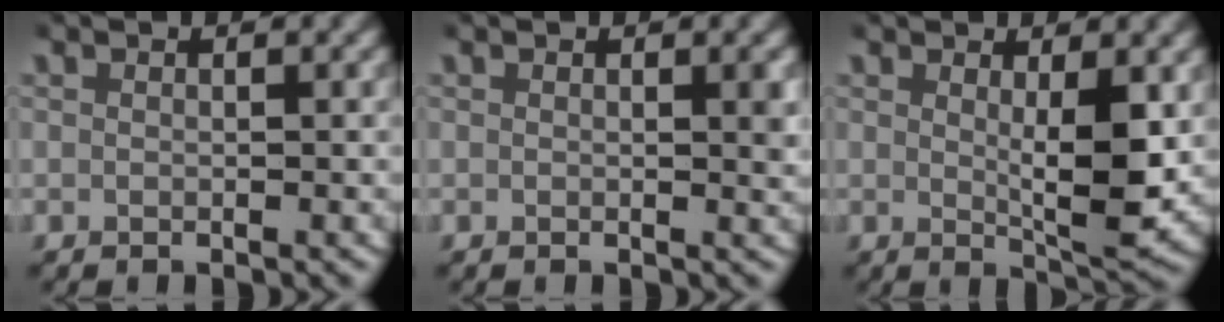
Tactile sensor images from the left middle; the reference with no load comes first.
{"total": 0.8, "force": [0.3, 0.0, 0.7], "torque": [-0.002, -0.003, 0.006]}
{"total": 4.2, "force": [1.1, 0.8, 4.0], "torque": [-0.065, -0.019, 0.021]}